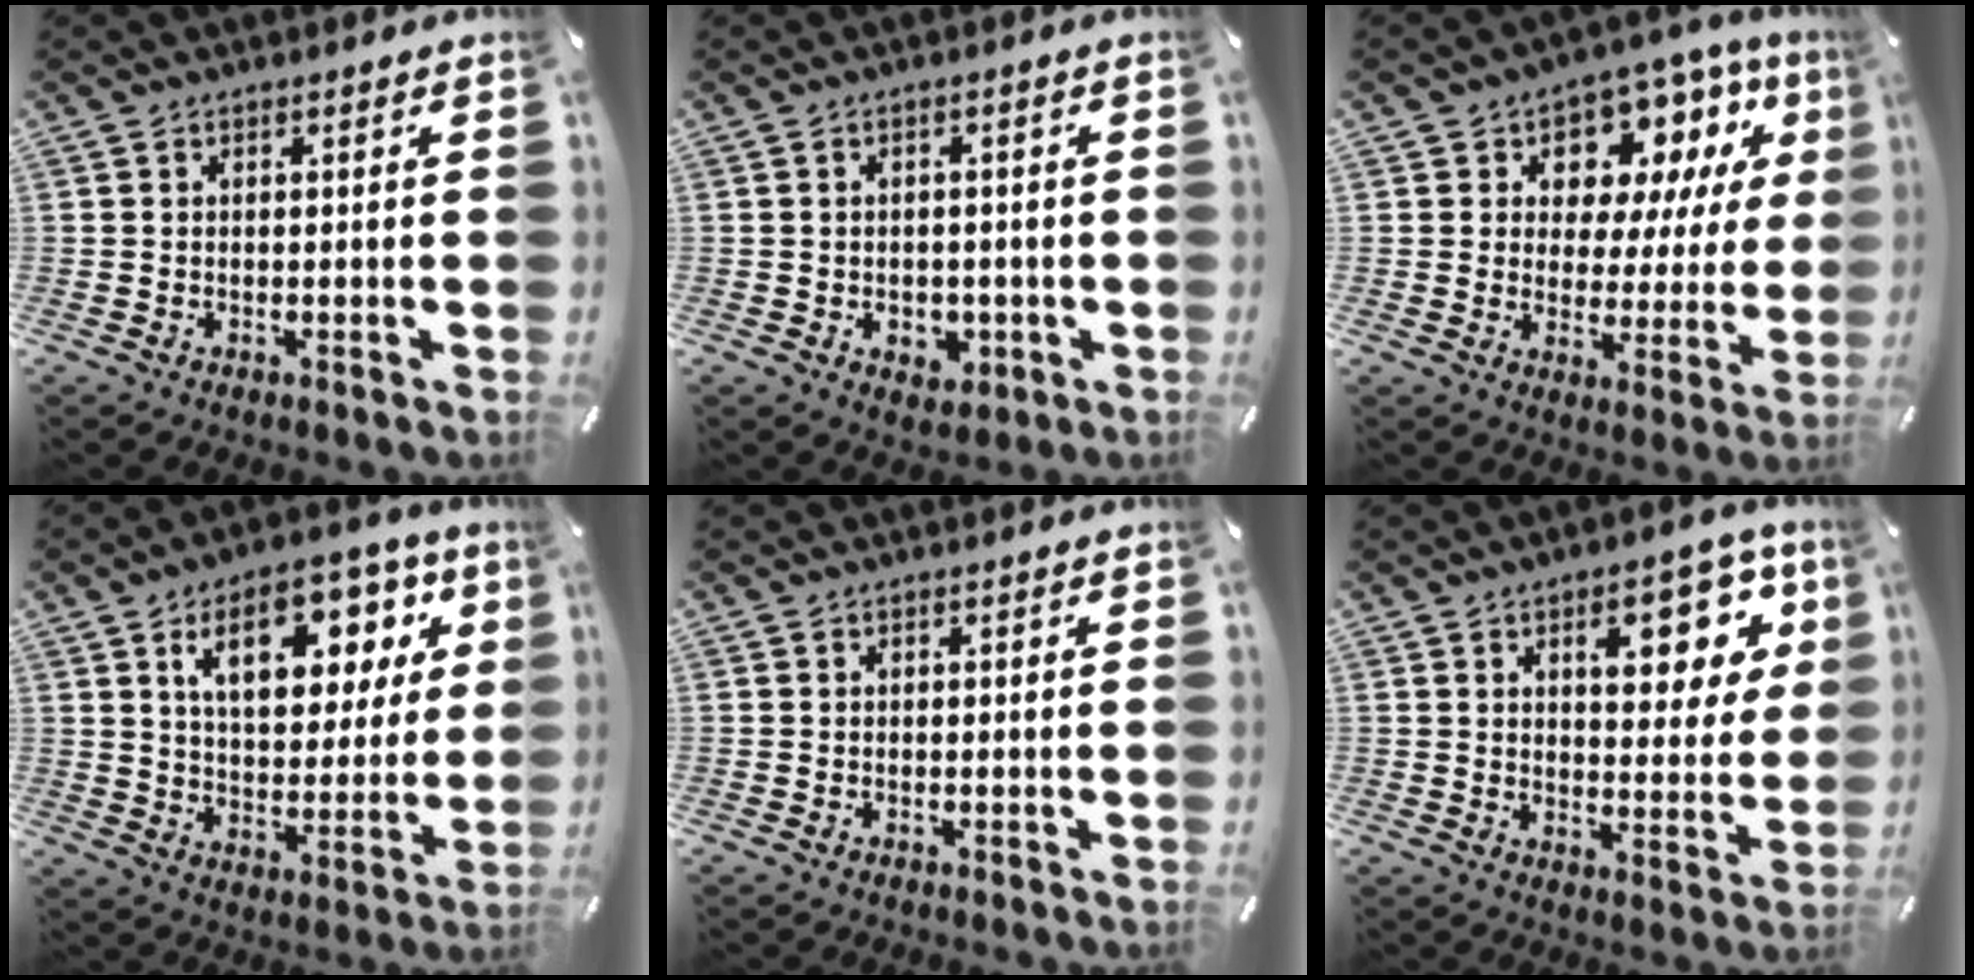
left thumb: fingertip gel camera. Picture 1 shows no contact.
{"total": 3.5, "force": [-0.7, 3.0, 1.6], "torque": [-0.012, -0.002, -0.014]}
{"total": 11.3, "force": [6.2, 8.1, 4.8], "torque": [-0.077, -0.044, 0.114]}
{"total": 16.4, "force": [7.7, 9.3, 11.1], "torque": [-0.171, -0.015, 0.128]}
{"total": 0.0}
{"total": 14.2, "force": [6.2, 7.4, 10.5], "torque": [-0.126, -0.020, 0.097]}